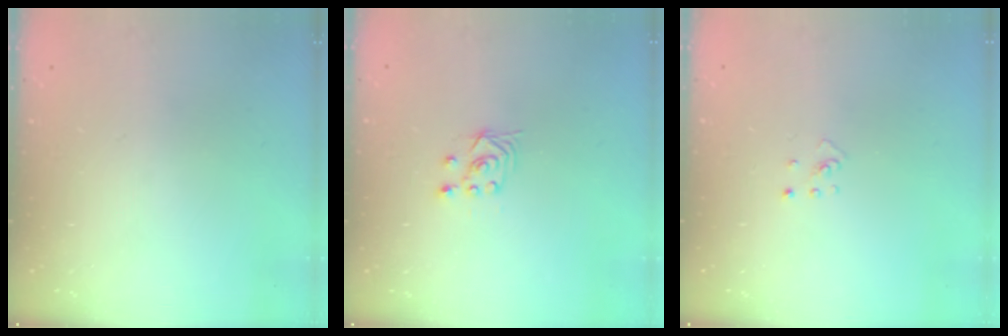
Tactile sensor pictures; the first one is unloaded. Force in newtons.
{"total": 2.9, "press": 2.5, "slide": 1.4}
{"total": 2.0, "press": 2.0, "slide": 0.3}